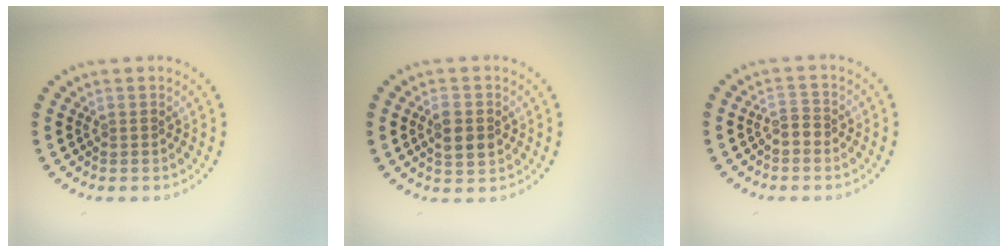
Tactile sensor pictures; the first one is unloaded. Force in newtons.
{"total": 3.0, "press": 3.0, "slide": 0.2}
{"total": 1.3, "press": 1.2, "slide": 0.5}